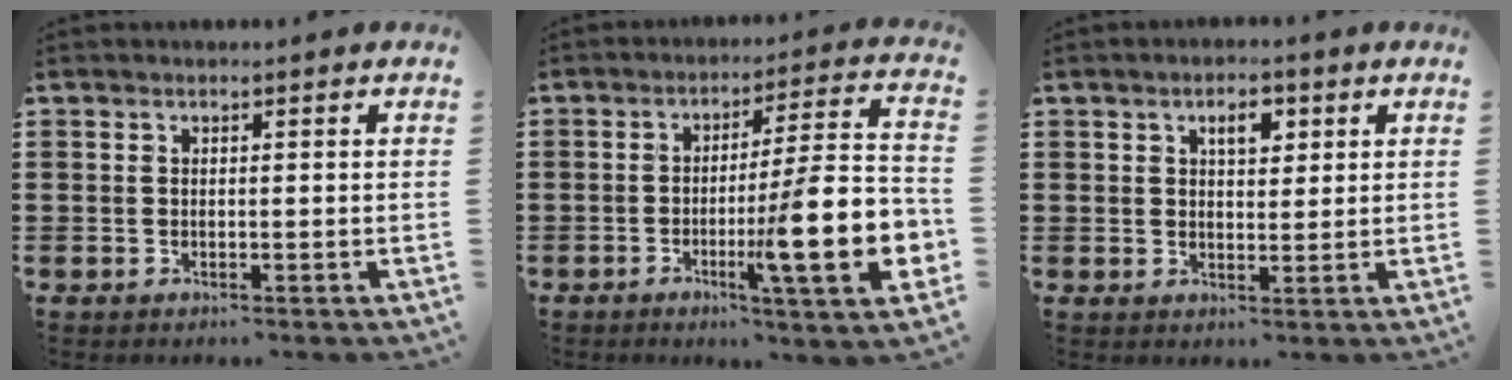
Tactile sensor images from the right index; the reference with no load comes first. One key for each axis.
{"total": 15.3, "fx": -3.9, "fy": 2.1, "fz": 14.6, "tx": -0.230, "ty": -0.021, "tz": -0.065}
{"total": 3.4, "fx": 1.6, "fy": 1.7, "fz": 2.5, "tx": -0.040, "ty": 0.002, "tz": 0.024}